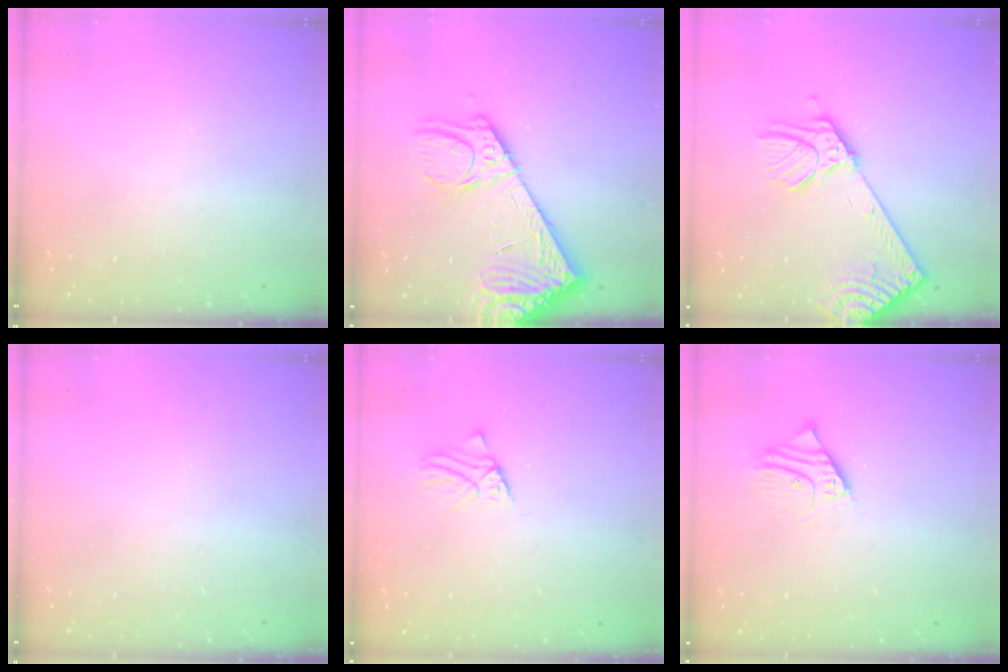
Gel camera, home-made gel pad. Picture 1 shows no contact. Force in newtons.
{"total": 15.3, "press": 15.0, "slide": 3.4}
{"total": 15.3, "press": 14.9, "slide": 3.5}
{"total": 2.8, "press": 2.8, "slide": 0.3}
{"total": 1.1, "press": 1.1, "slide": 0.1}
{"total": 2.9, "press": 2.9, "slide": 0.3}